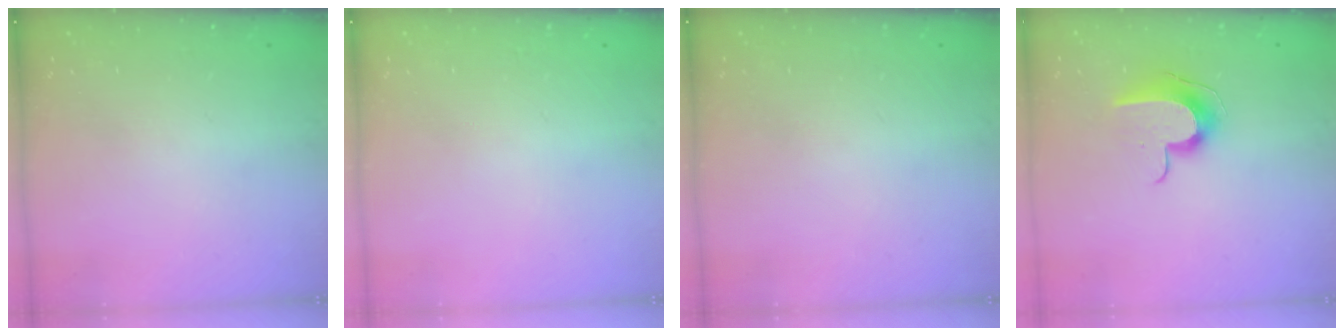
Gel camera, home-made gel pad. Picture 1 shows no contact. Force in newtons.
{"total": 0.0}
{"total": 0.0}
{"total": 9.5, "press": 9.5, "slide": 0.4}